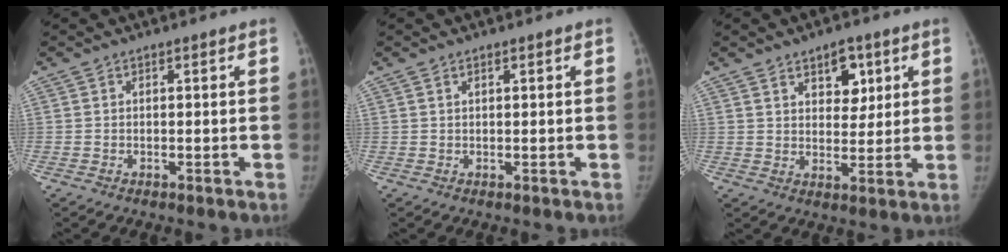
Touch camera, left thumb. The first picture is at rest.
{"total": 0.5, "force": [0.4, 0.2, 0.3], "torque": [-0.005, 0.001, 0.006]}
{"total": 6.9, "force": [3.4, 4.2, 4.2], "torque": [-0.027, -0.020, 0.051]}